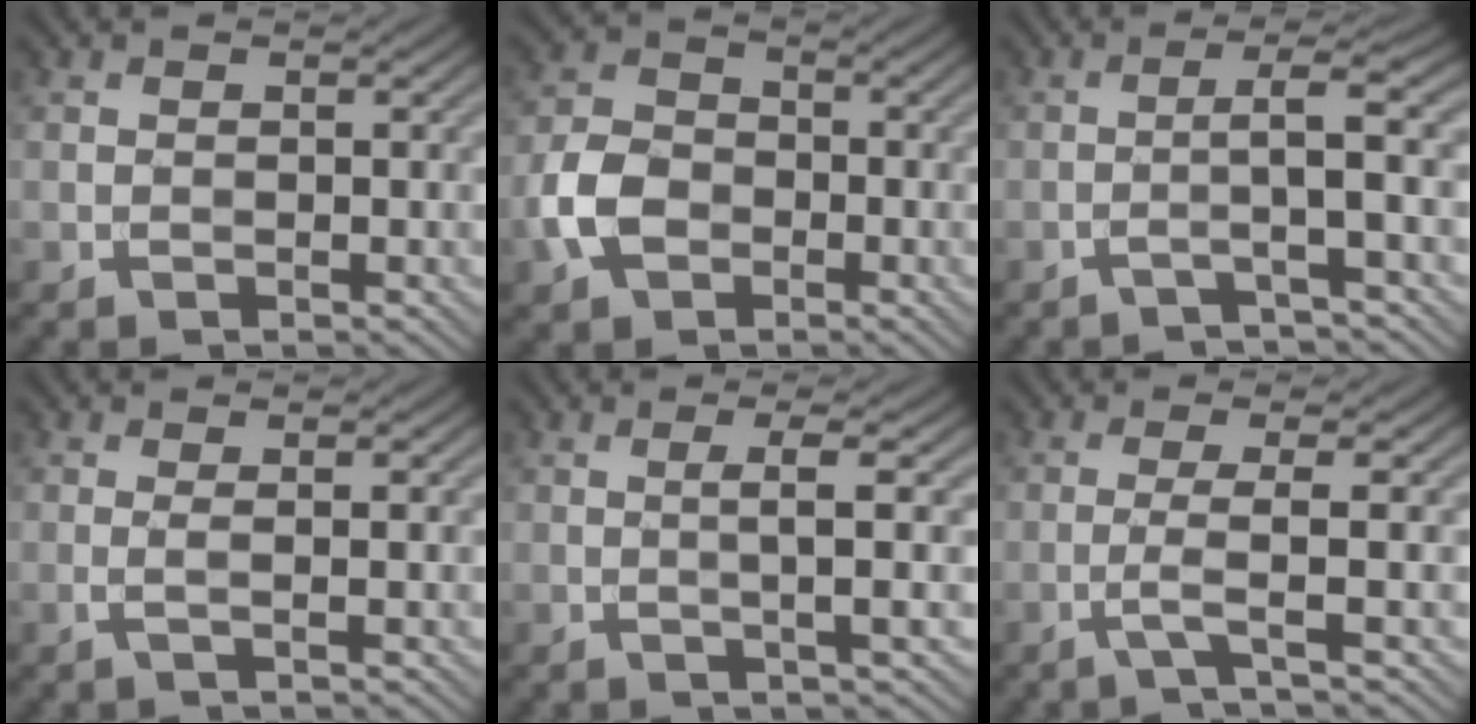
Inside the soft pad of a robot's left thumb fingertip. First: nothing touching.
{"total": 6.1, "force": [-2.3, 4.5, 3.4], "torque": [-0.087, 0.000, -0.057]}
{"total": 4.1, "force": [-1.2, -0.1, 3.9], "torque": [-0.059, 0.020, -0.043]}
{"total": 1.4, "force": [0.1, 0.2, 1.4], "torque": [-0.027, 0.003, -0.006]}
{"total": 2.9, "force": [0.3, 0.0, 2.9], "torque": [-0.054, 0.006, -0.001]}
{"total": 2.8, "force": [-0.7, 0.1, 2.7], "torque": [-0.048, 0.007, -0.033]}